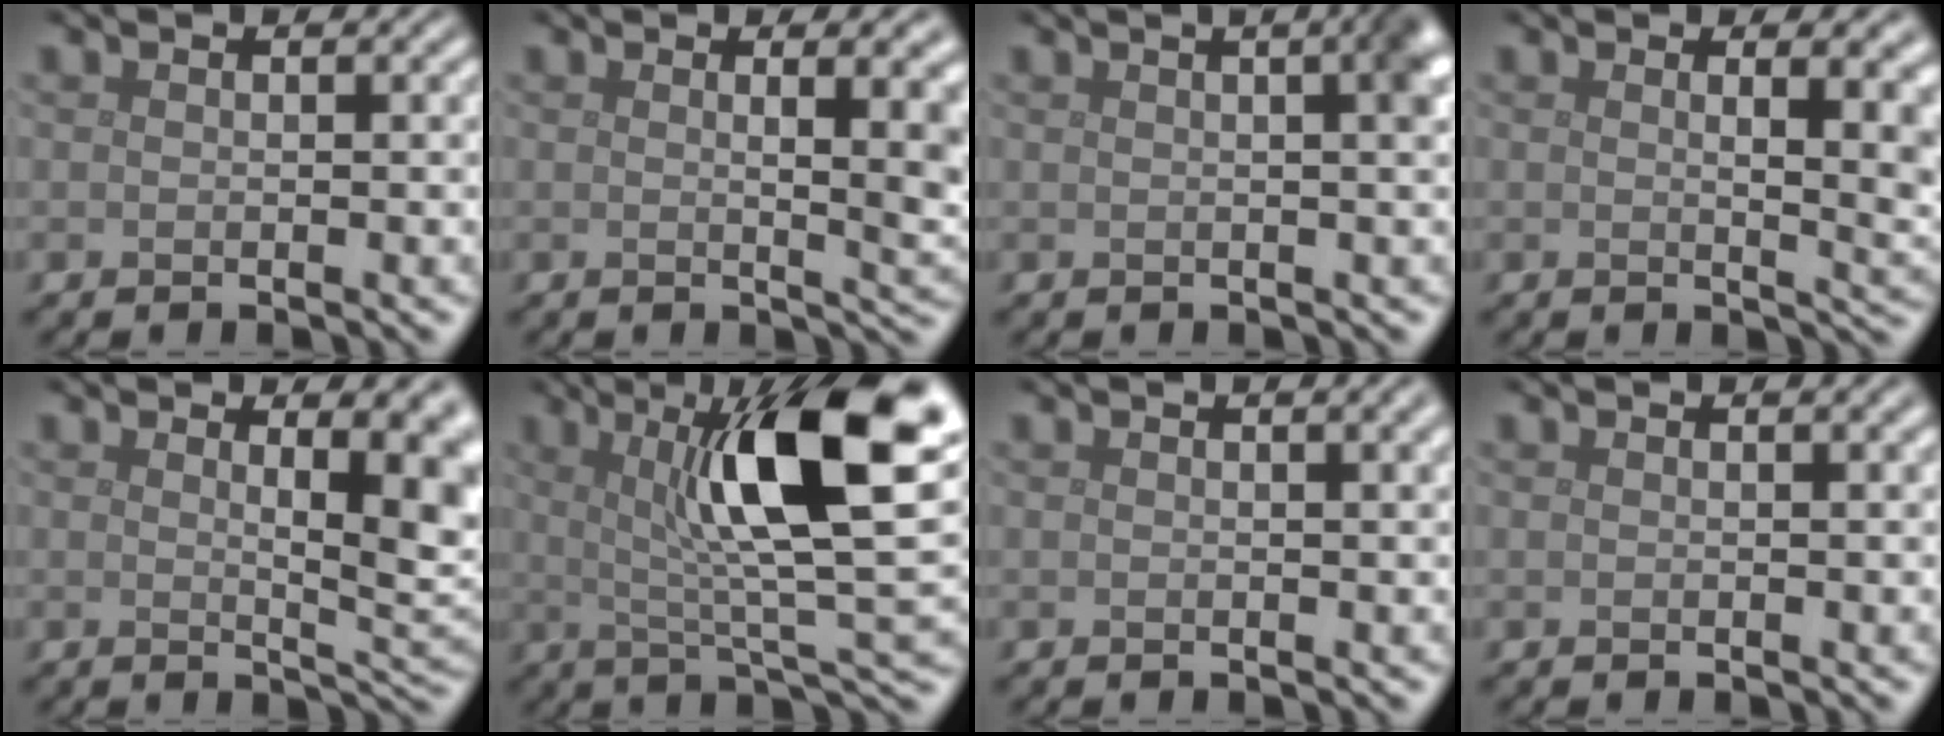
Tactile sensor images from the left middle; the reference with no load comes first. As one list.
[{"total": 6.5, "force": [1.0, 2.1, 6.1], "torque": [-0.052, 0.001, 0.014]}, {"total": 6.5, "force": [1.7, 3.0, 5.5], "torque": [-0.016, 0.042, -0.008]}, {"total": 7.3, "force": [1.5, 3.0, 6.6], "torque": [-0.040, 0.005, 0.017]}, {"total": 8.0, "force": [1.9, 2.7, 7.3], "torque": [-0.067, 0.000, 0.028]}, {"total": 13.3, "force": [3.7, 3.2, 12.4], "torque": [-0.183, 0.011, 0.057]}, {"total": 2.6, "force": [1.2, 0.9, 2.1], "torque": [-0.017, 0.005, 0.016]}, {"total": 1.5, "force": [0.9, 0.4, 1.1], "torque": [-0.010, 0.005, 0.010]}]